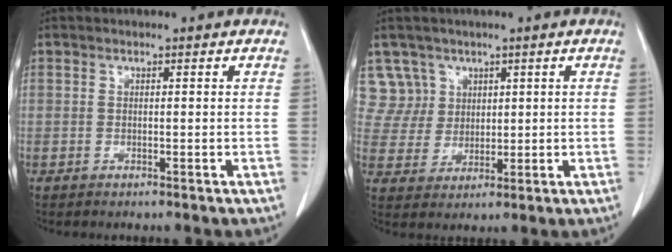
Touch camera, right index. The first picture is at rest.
{"total": 7.2, "force": [3.5, 6.3, -0.1], "torque": [0.004, 0.023, 0.080]}